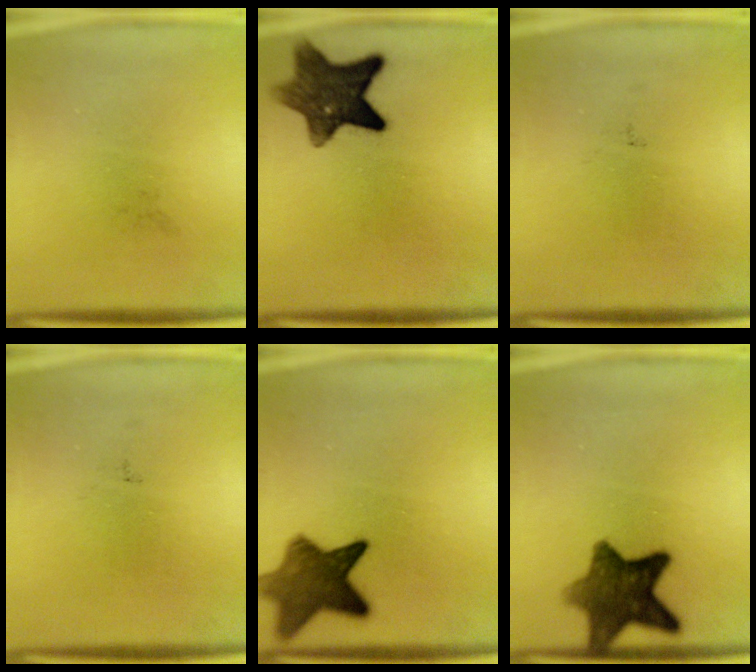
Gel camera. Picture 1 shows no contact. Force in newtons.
{"total": 10.1}
{"total": 0.0}
{"total": 0.0}
{"total": 9.3}
{"total": 10.0}